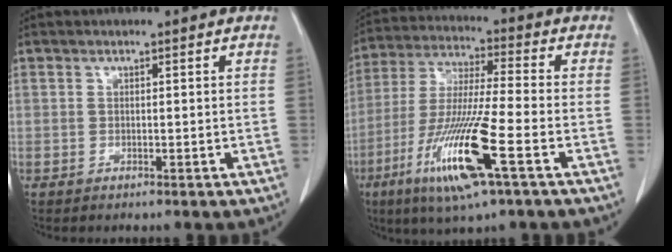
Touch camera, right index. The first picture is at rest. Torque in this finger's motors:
{"motor_torque": [1.96, -0.19, 0.86, 0.15]}